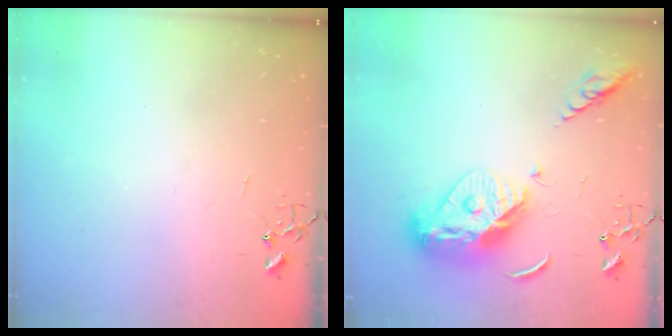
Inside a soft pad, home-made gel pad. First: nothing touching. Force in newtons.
{"total": 15.9, "press": 15.8, "slide": 1.5}